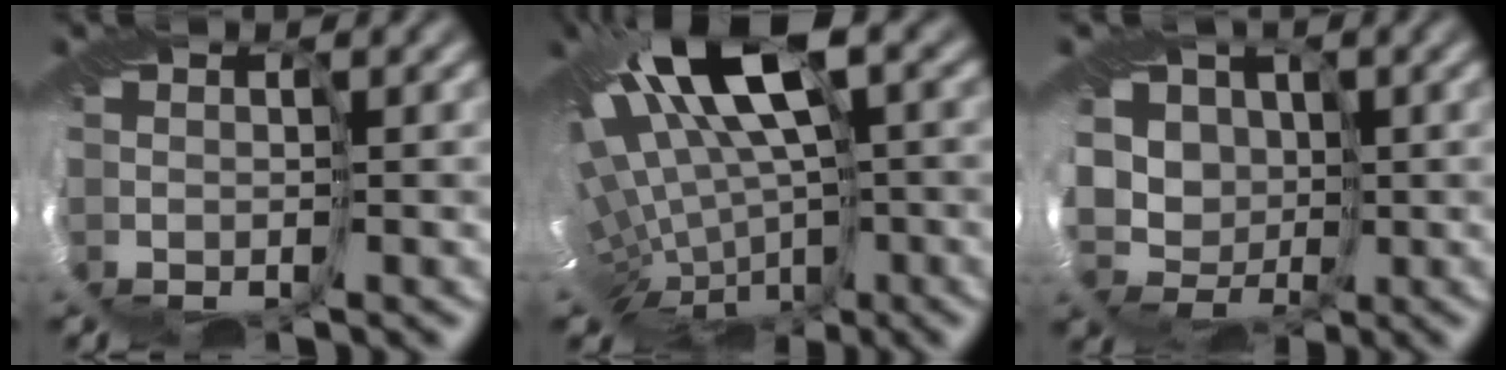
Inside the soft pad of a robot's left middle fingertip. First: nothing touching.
{"total": 14.2, "force": [2.1, 6.0, 12.7], "torque": [-0.218, -0.016, 0.055]}
{"total": 5.1, "force": [3.2, 4.0, 0.4], "torque": [-0.027, 0.014, 0.055]}